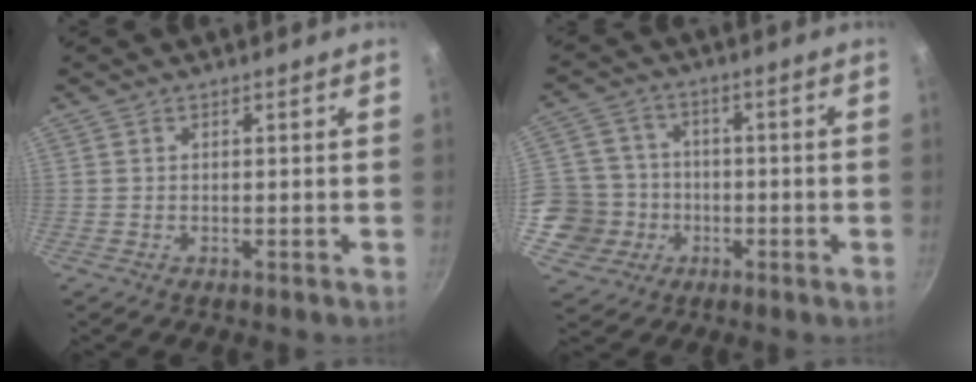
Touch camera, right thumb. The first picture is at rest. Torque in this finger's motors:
{"motor_torque": [0.44, -0.10, 0.04, 0.13, 0.04]}